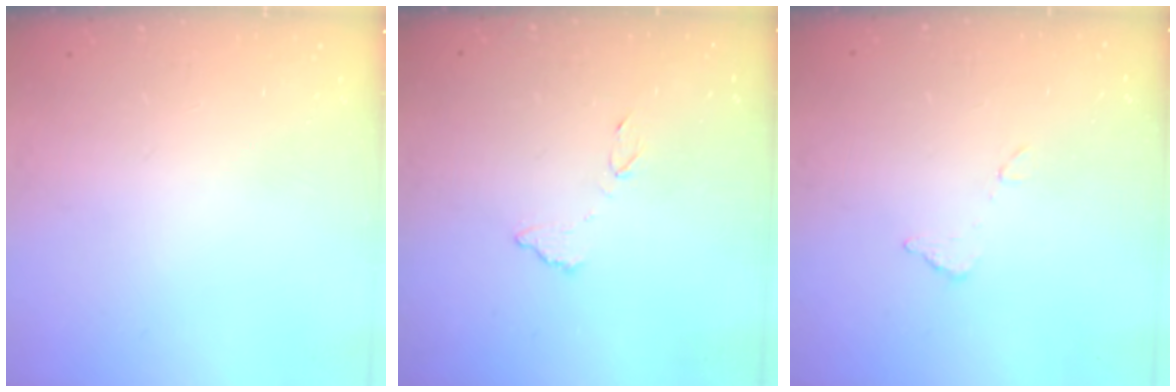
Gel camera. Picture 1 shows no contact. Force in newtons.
{"total": 7.1, "press": 7.1, "slide": 0.3}
{"total": 4.9, "press": 4.9, "slide": 0.3}